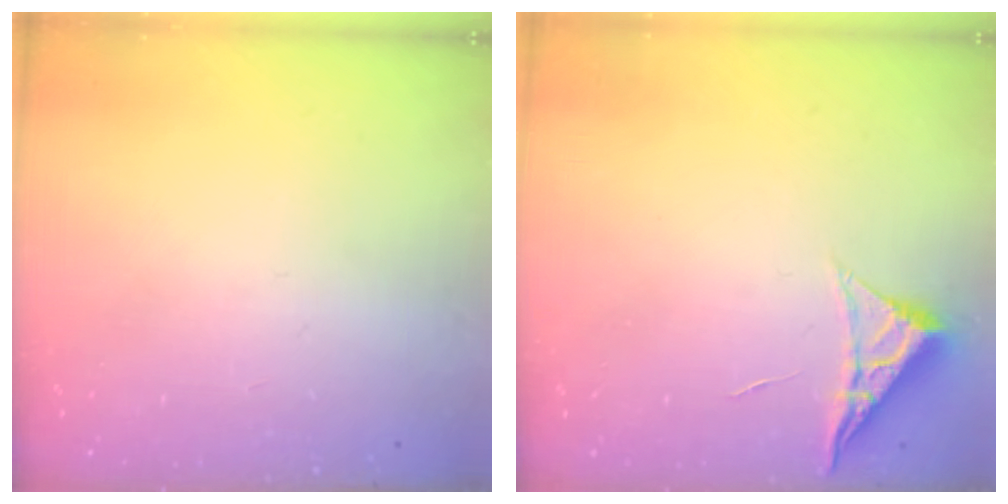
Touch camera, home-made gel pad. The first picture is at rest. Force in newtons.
{"total": 4.7, "press": 4.7, "slide": 0.7}